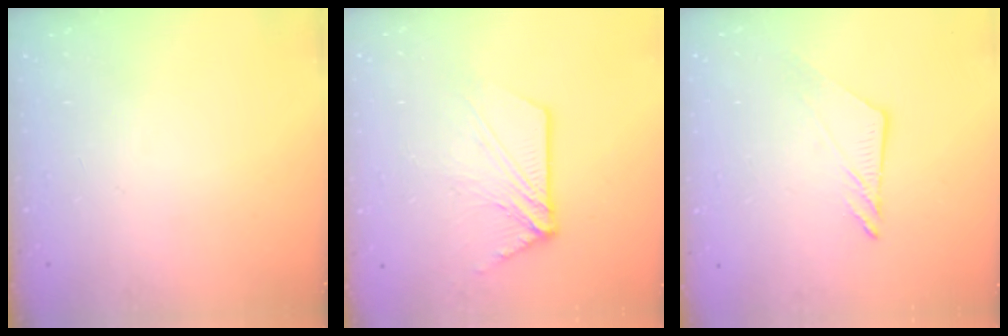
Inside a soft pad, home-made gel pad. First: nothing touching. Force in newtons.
{"total": 10.5, "press": 10.4, "slide": 1.2}
{"total": 7.6, "press": 7.6, "slide": 0.1}